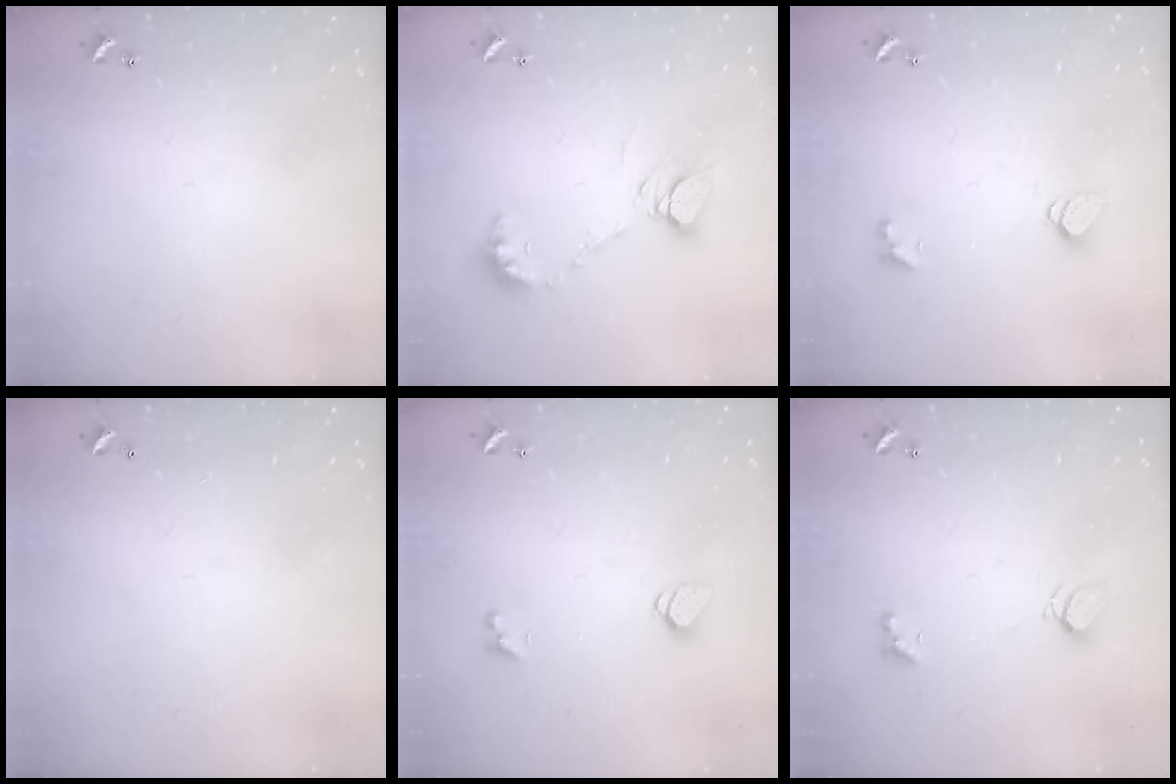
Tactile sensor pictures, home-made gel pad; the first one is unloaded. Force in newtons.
{"total": 9.7, "press": 9.6, "slide": 0.9}
{"total": 1.2, "press": 1.1, "slide": 0.5}
{"total": 2.9, "press": 2.9, "slide": 0.1}
{"total": 1.5, "press": 1.4, "slide": 0.5}
{"total": 2.5, "press": 2.5, "slide": 0.6}